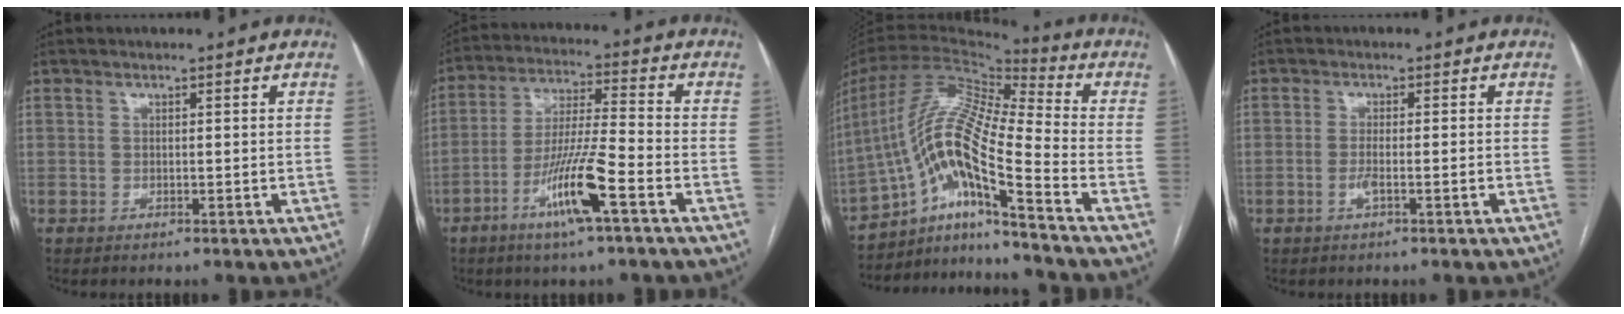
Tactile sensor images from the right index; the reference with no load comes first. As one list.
[{"total": 11.4, "force": [-5.5, 0.2, 10.0], "torque": [-0.193, -0.009, -0.105]}, {"total": 15.8, "force": [-9.2, 0.4, 12.8], "torque": [-0.258, 0.018, -0.166]}, {"total": 2.3, "force": [-0.9, 0.2, 2.1], "torque": [-0.038, -0.001, -0.015]}]